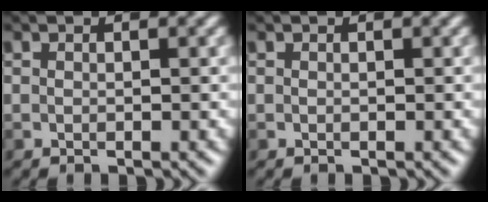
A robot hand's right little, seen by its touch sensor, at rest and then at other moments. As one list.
[{"total": 0.0}]